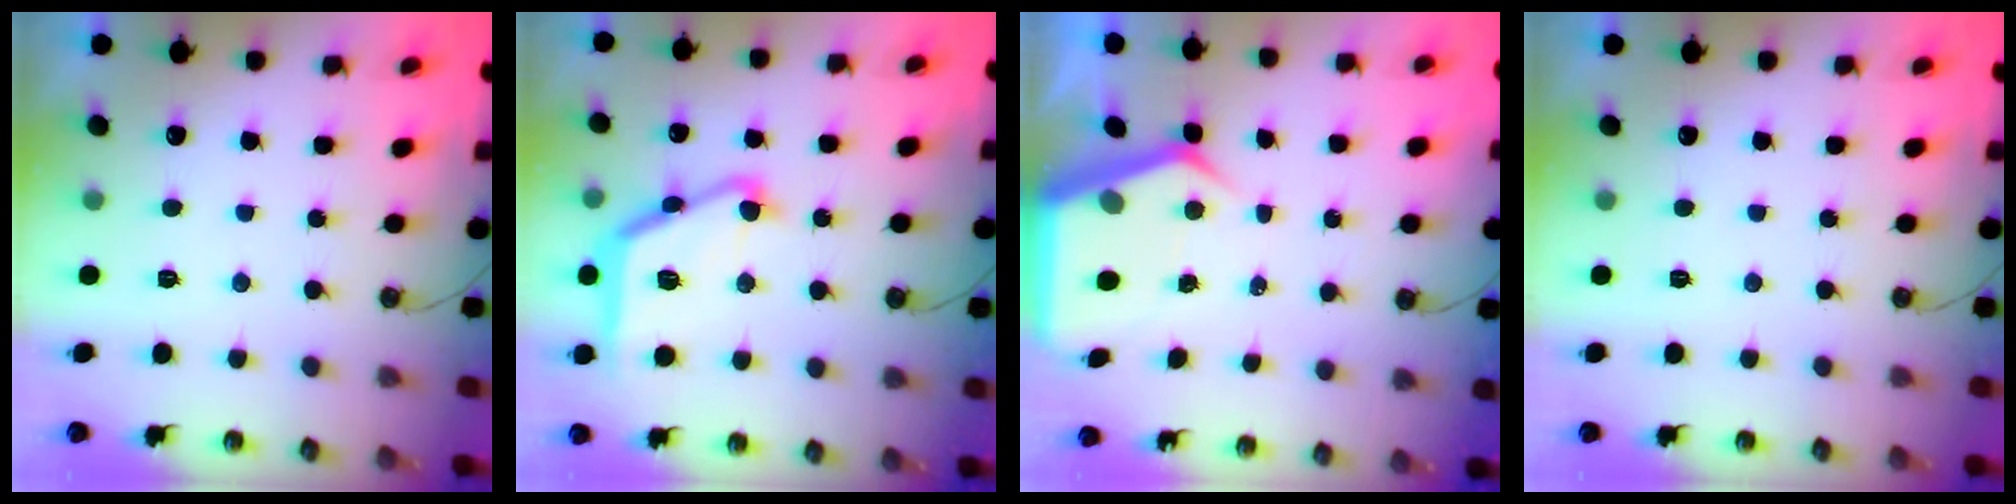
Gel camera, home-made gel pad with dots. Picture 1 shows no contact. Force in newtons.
{"total": 16.7, "press": 16.7, "slide": 0.5}
{"total": 7.0, "press": 7.0, "slide": 0.7}
{"total": 0.0}